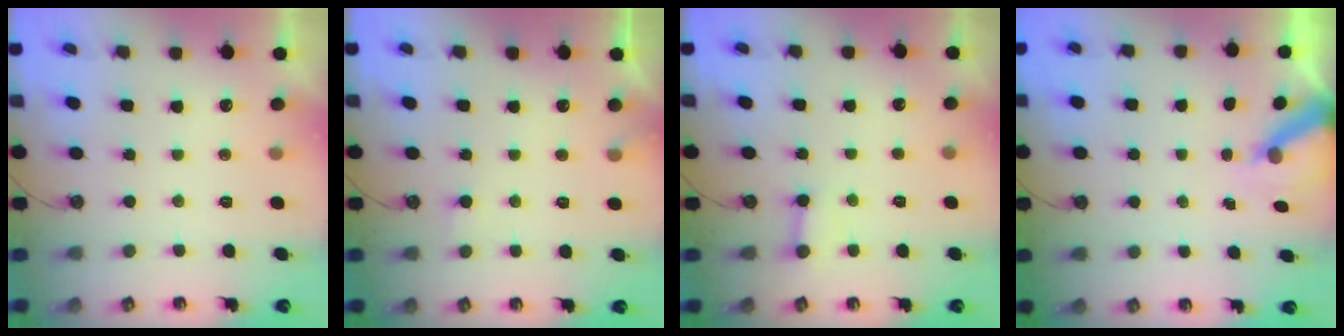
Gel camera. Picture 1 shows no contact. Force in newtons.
{"total": 5.7, "press": 5.7, "slide": 0.4}
{"total": 3.0, "press": 2.9, "slide": 0.3}
{"total": 5.4, "press": 5.4, "slide": 0.6}